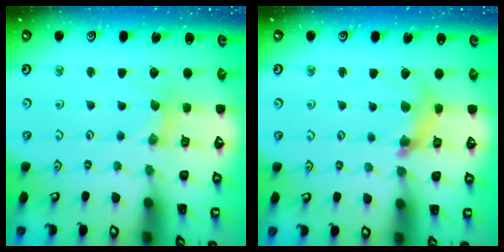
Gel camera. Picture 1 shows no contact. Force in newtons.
{"total": 8.3, "press": 8.3, "slide": 1.0}